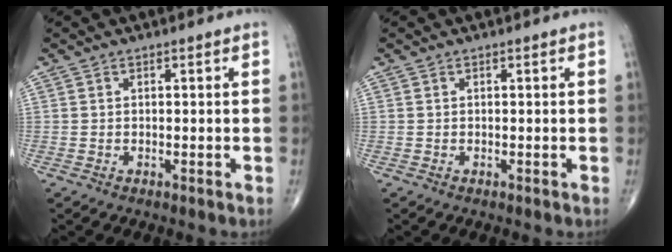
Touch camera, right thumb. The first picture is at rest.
{"total": 0.0}